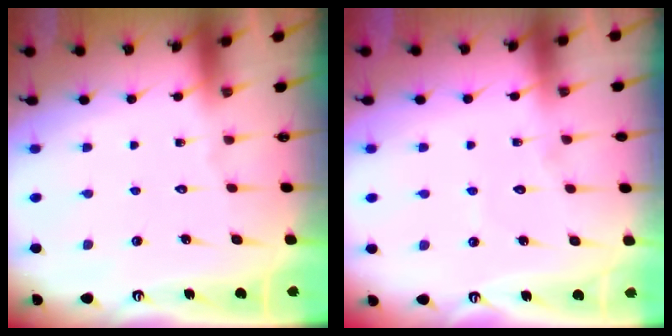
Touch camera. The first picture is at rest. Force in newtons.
{"total": 3.0, "press": 3.0, "slide": 0.2}